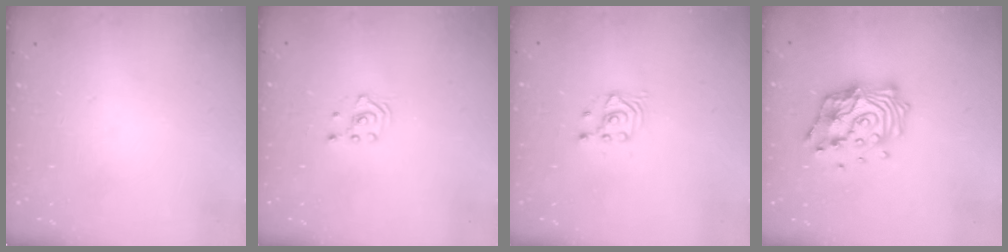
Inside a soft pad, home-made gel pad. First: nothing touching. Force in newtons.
{"total": 2.0, "press": 2.0, "slide": 0.3}
{"total": 2.6, "press": 2.6, "slide": 0.1}
{"total": 16.3, "press": 16.3, "slide": 1.3}